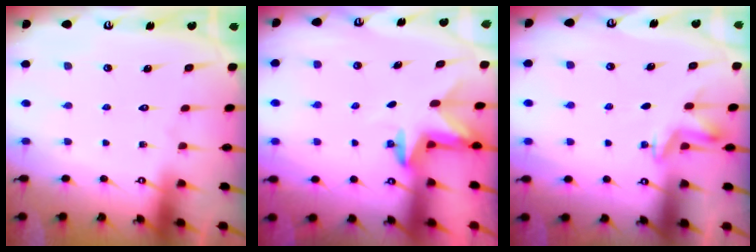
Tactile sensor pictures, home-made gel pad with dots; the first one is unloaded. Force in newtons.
{"total": 3.0, "press": 2.9, "slide": 0.7}
{"total": 3.3, "press": 2.9, "slide": 1.6}